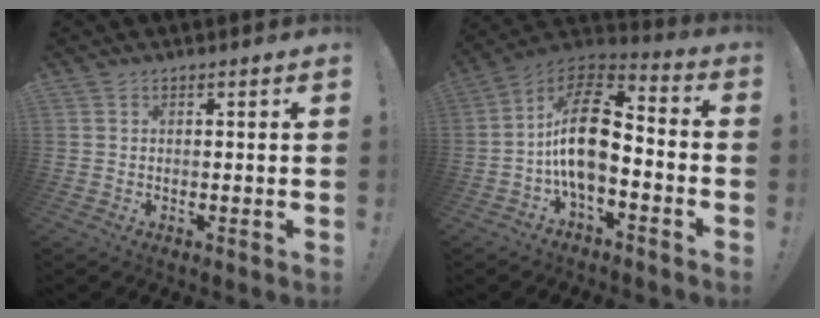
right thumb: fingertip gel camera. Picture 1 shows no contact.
{"total": 16.9, "force": [-2.1, 9.2, 14.1], "torque": [-0.256, 0.024, -0.030]}